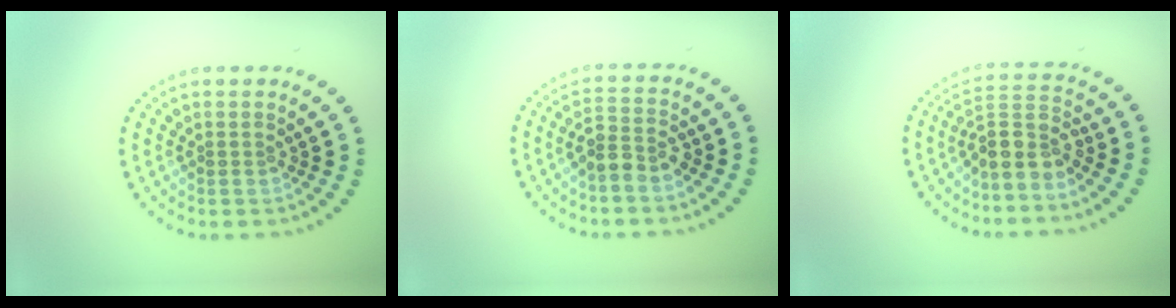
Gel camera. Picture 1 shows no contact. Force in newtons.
{"total": 2.6, "press": 2.4, "slide": 1.0}
{"total": 3.6, "press": 2.8, "slide": 2.3}